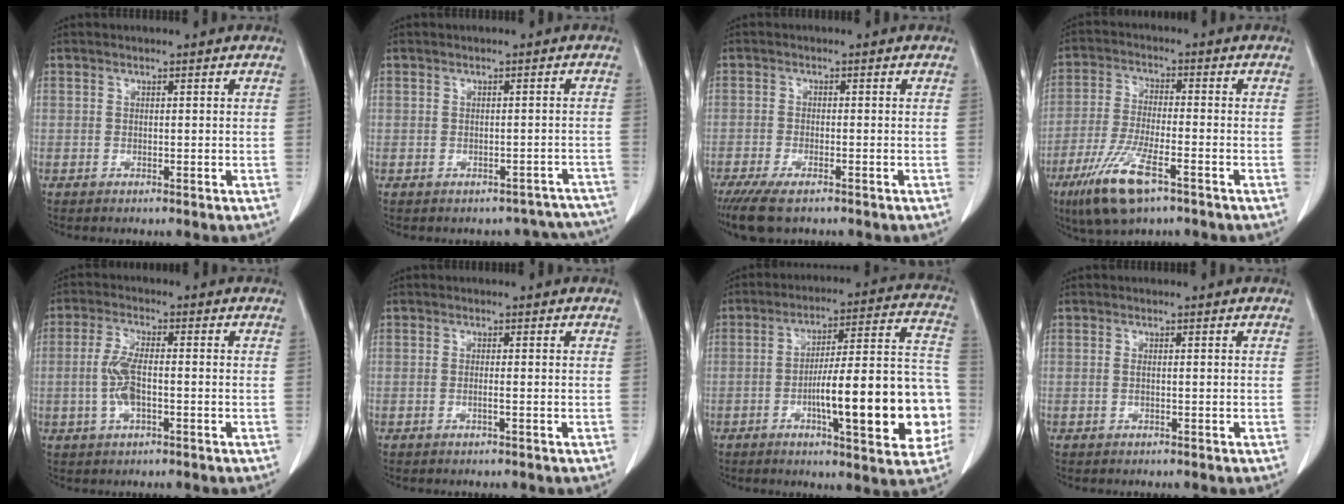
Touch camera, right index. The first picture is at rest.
{"total": 7.3, "force": [-6.2, 3.9, 0.3], "torque": [0.020, 0.038, -0.057]}
{"total": 6.2, "force": [-4.5, 1.6, 3.9], "torque": [-0.062, -0.014, -0.069]}
{"total": 10.6, "force": [-6.1, 2.2, 8.4], "torque": [-0.172, -0.024, -0.107]}
{"total": 5.5, "force": [-1.0, 1.7, 5.1], "torque": [-0.117, 0.003, -0.020]}
{"total": 0.8, "force": [-0.3, -0.2, 0.7], "torque": [-0.013, 0.000, -0.005]}
{"total": 20.0, "force": [-4.9, 3.5, 19.1], "torque": [-0.220, 0.032, -0.062]}
{"total": 0.6, "force": [0.0, 0.1, 0.6], "torque": [-0.014, -0.001, 0.000]}